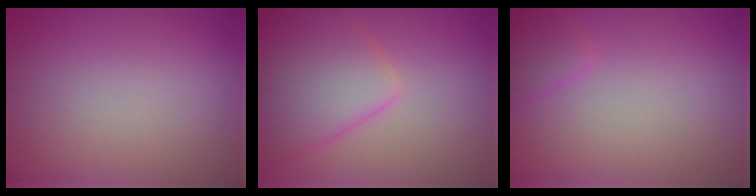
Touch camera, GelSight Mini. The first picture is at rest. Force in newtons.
{"total": 6.8, "press": 6.8, "slide": 0.3}
{"total": 1.5, "press": 1.5, "slide": 0.1}